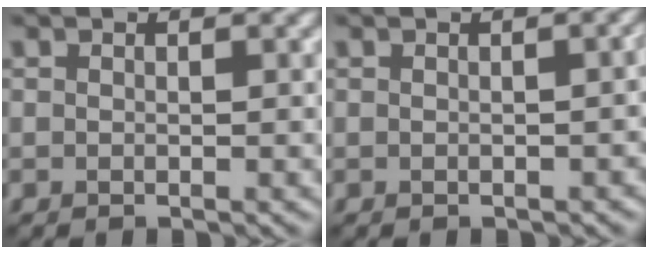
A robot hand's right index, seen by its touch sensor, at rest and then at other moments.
{"total": 1.9, "force": [-0.3, 0.8, 1.7], "torque": [-0.016, 0.002, -0.001]}